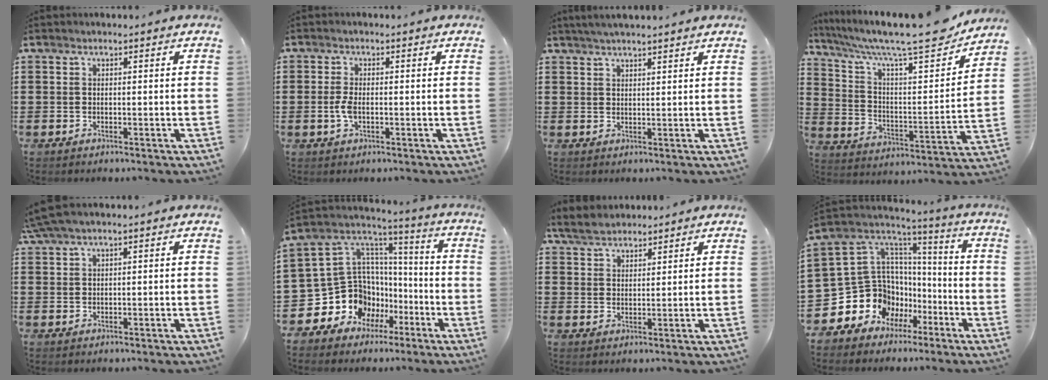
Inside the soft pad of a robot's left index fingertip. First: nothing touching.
{"total": 2.8, "force": [-0.6, 1.1, 2.5], "torque": [-0.069, -0.007, -0.017]}
{"total": 2.3, "force": [2.1, -0.1, 0.8], "torque": [-0.020, 0.000, 0.040]}
{"total": 13.0, "force": [10.8, 1.7, 7.1], "torque": [-0.154, -0.070, 0.177]}
{"total": 2.0, "force": [1.2, 0.1, 1.6], "torque": [-0.040, -0.003, 0.019]}
{"total": 11.7, "force": [-4.6, 10.5, 2.8], "torque": [-0.105, -0.012, -0.068]}
{"total": 3.8, "force": [3.4, 1.3, 0.9], "torque": [-0.030, -0.002, 0.064]}
{"total": 10.9, "force": [-3.9, 10.0, 2.0], "torque": [-0.096, -0.023, -0.053]}